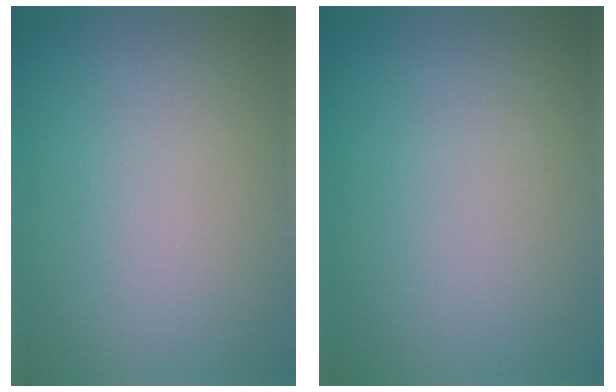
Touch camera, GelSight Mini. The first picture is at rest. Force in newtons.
{"total": 0.0}